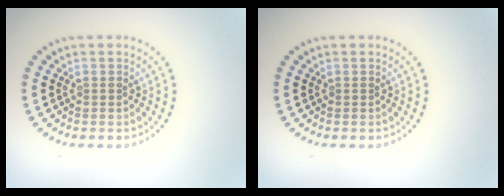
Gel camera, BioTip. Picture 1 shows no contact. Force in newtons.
{"total": 0.0}